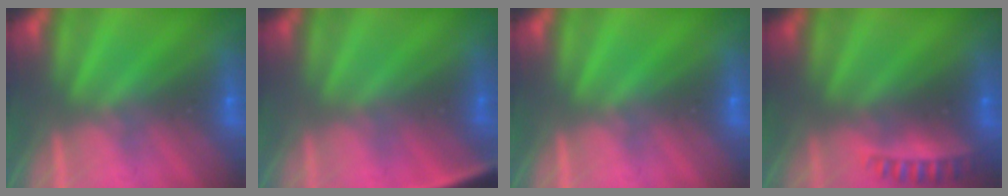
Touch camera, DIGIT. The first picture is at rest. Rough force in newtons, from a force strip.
{"total": 2.8}
{"total": 0.0}
{"total": 2.5}